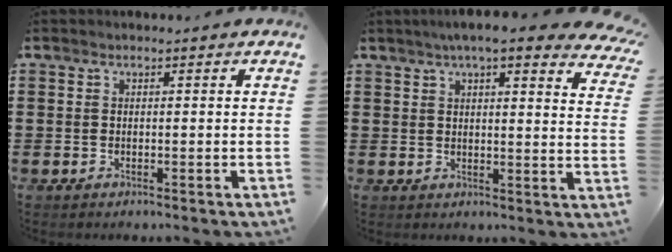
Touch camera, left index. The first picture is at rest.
{"total": 6.3, "force": [5.4, 0.8, 3.2], "torque": [-0.072, -0.008, 0.095]}